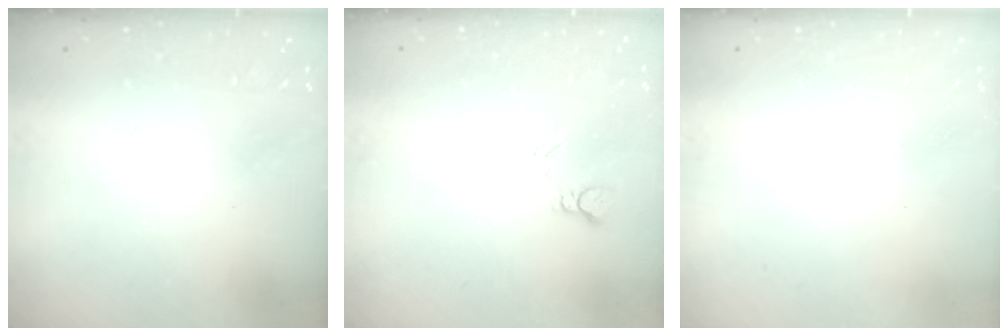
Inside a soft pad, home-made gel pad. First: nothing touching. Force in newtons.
{"total": 4.7, "press": 4.6, "slide": 0.7}
{"total": 0.0}